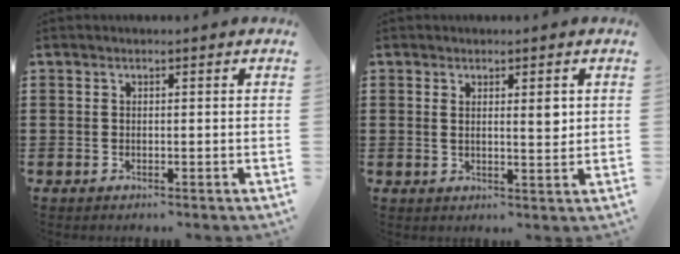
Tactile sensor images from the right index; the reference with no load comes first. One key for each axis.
{"total": 3.1, "fx": 1.1, "fy": 0.8, "fz": 2.8, "tx": -0.039, "ty": -0.001, "tz": 0.013}